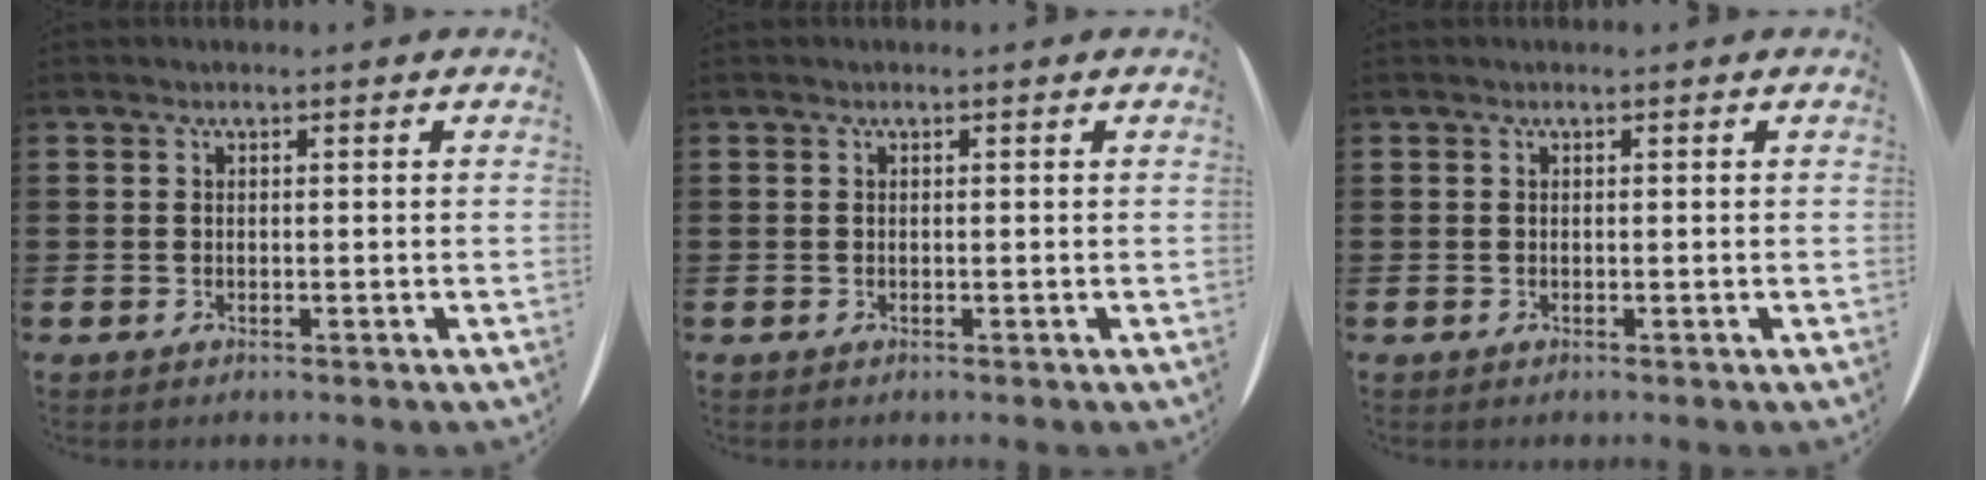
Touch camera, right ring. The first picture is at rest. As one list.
[{"total": 0.0}, {"total": 0.0}]